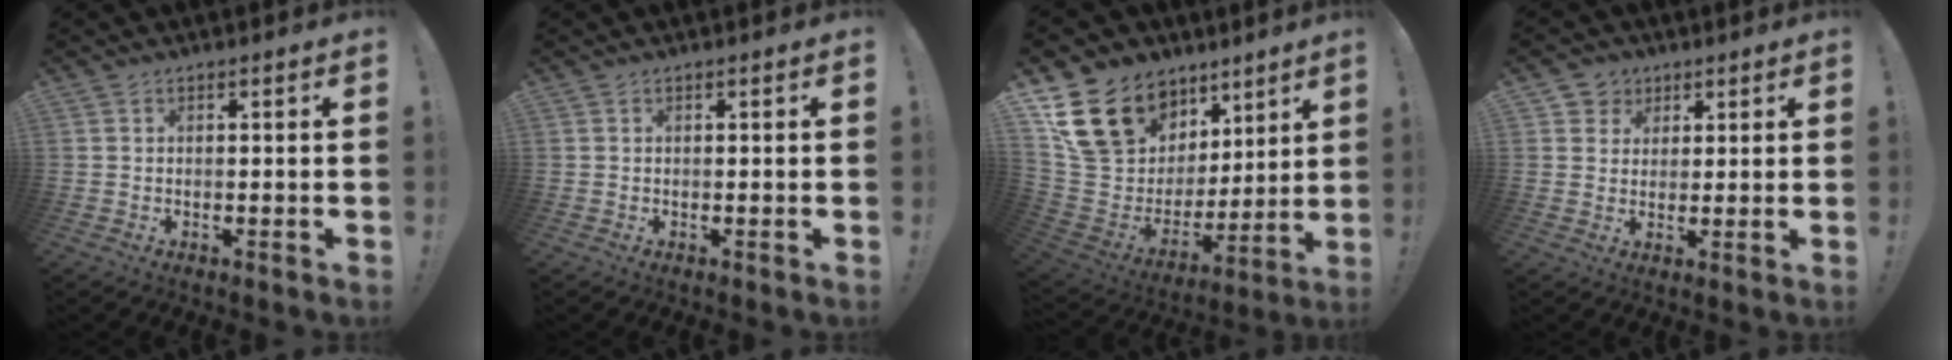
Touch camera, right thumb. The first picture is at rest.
{"total": 0.0}
{"total": 20.7, "force": [12.8, 13.7, 8.7], "torque": [-0.150, -0.076, 0.270]}
{"total": 5.0, "force": [2.1, 4.5, 0.5], "torque": [-0.005, -0.012, 0.039]}